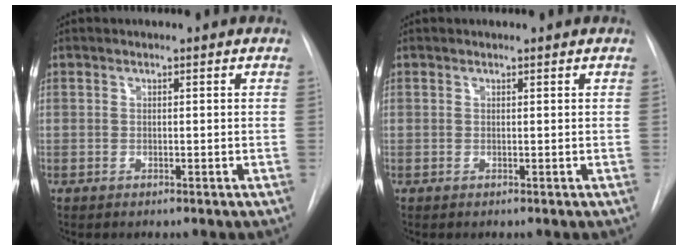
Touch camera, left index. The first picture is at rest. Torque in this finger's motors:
{"motor_torque": [0.19, -0.14, -0.01, -0.01]}